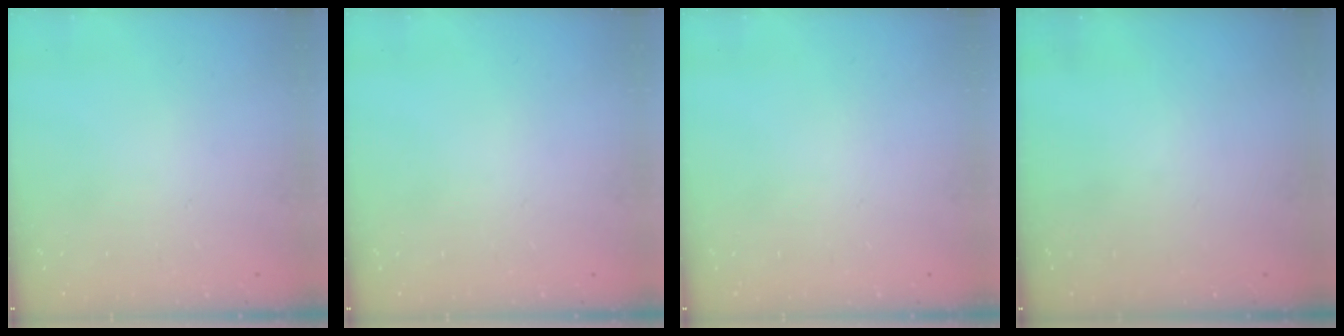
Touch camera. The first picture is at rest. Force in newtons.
{"total": 0.0}
{"total": 0.0}
{"total": 0.0}